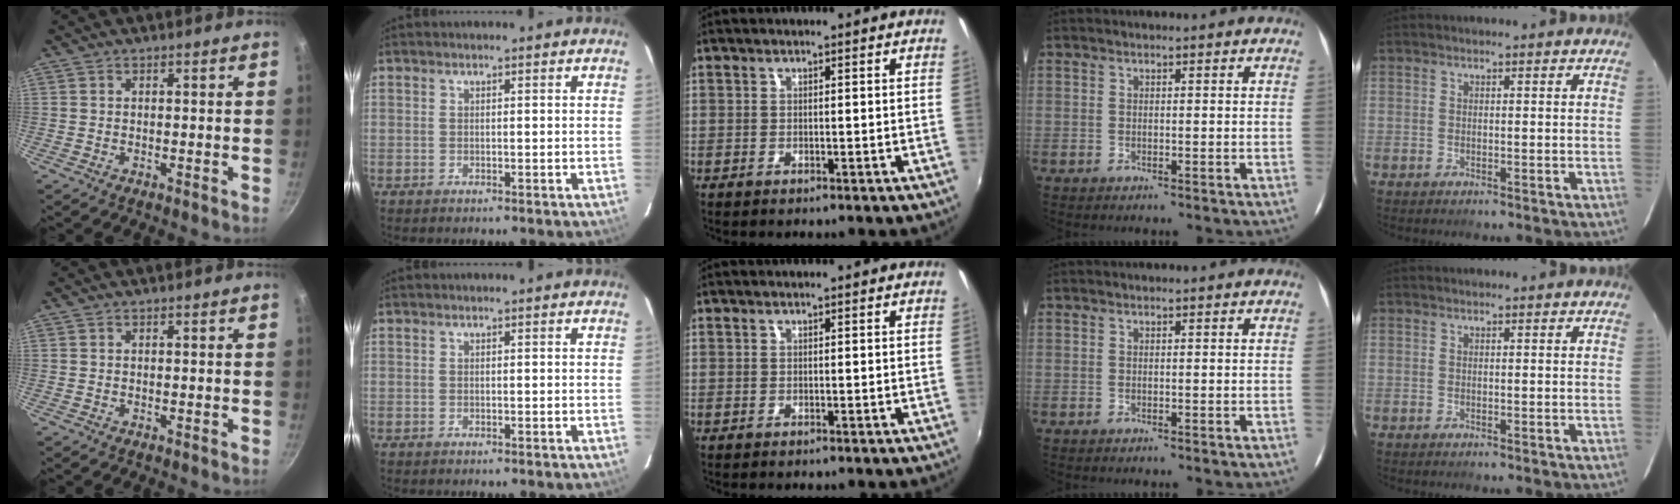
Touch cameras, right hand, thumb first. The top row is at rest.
{}